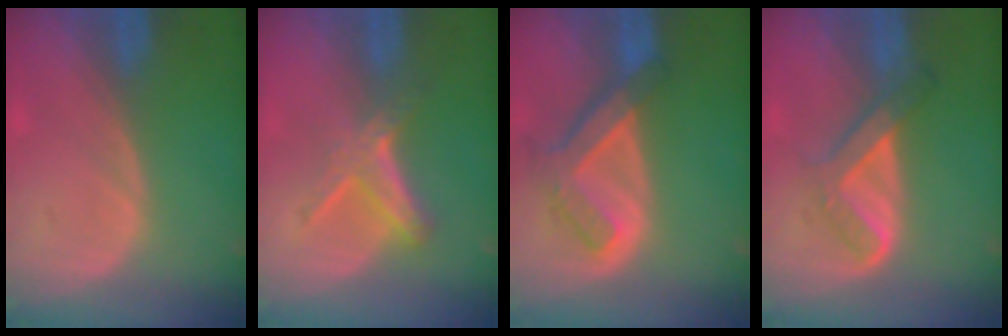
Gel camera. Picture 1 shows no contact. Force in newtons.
{"total": 6.1, "press": 5.2, "slide": 3.2}
{"total": 7.5, "press": 6.5, "slide": 3.8}
{"total": 5.3, "press": 5.1, "slide": 1.4}